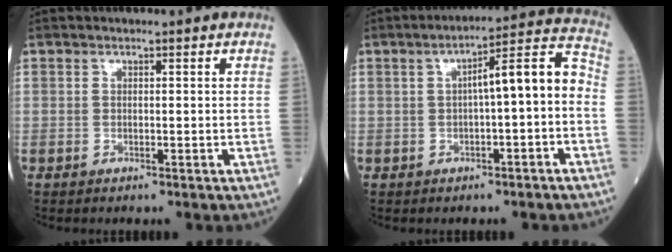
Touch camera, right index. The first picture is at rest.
{"total": 8.3, "force": [-0.6, 1.2, 8.2], "torque": [-0.113, 0.034, -0.009]}